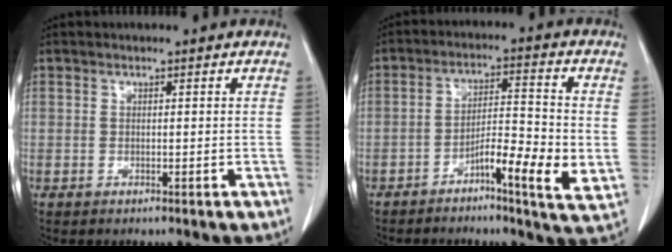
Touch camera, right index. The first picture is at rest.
{"total": 9.3, "force": [-2.8, 1.1, 8.8], "torque": [-0.141, 0.002, -0.050]}